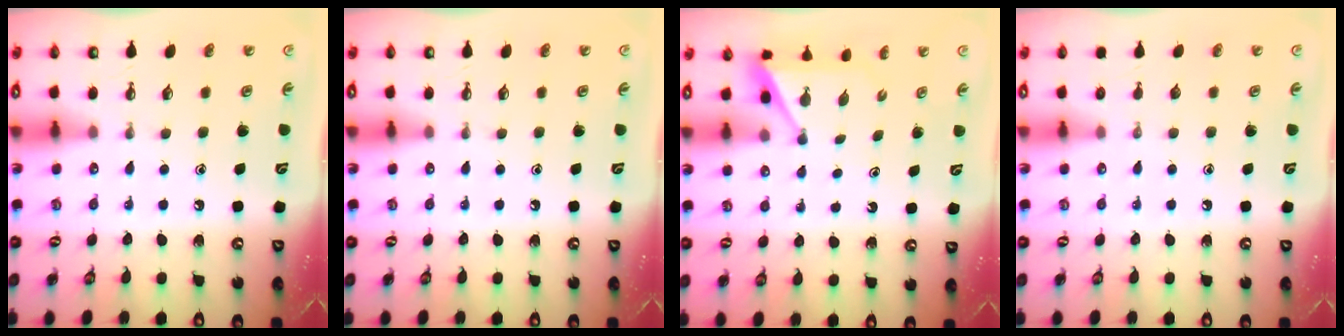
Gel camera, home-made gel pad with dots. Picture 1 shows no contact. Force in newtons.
{"total": 0.0}
{"total": 3.1, "press": 3.1, "slide": 0.3}
{"total": 0.0}